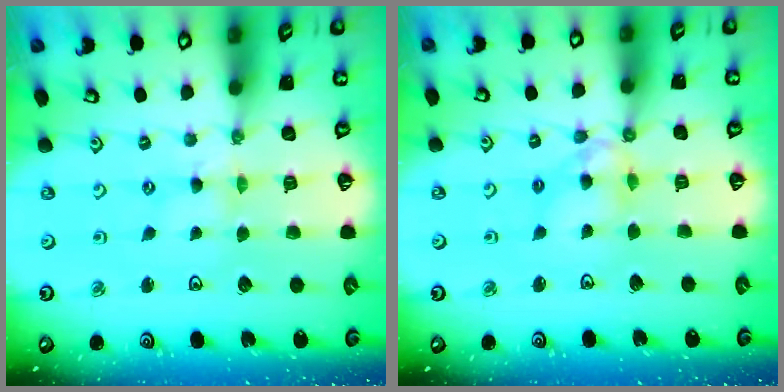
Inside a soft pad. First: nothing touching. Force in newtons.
{"total": 8.9, "press": 8.8, "slide": 0.7}